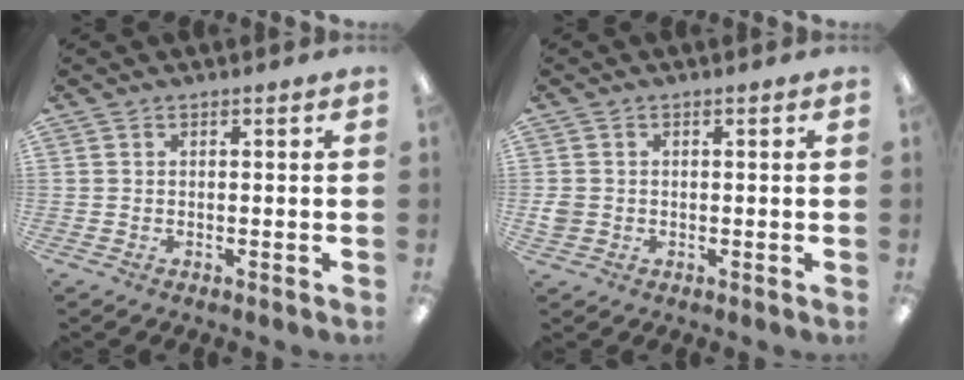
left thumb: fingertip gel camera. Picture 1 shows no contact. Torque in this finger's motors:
{"motor_torque": [-0.14, 0.31, 0.45, -0.11, -0.01]}